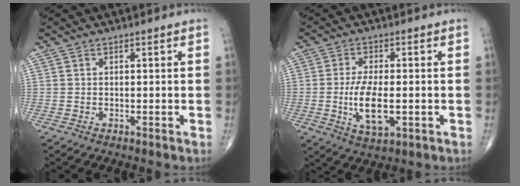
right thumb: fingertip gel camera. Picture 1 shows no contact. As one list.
[{"total": 10.2, "force": [-1.7, 4.5, 9.0], "torque": [-0.168, -0.005, -0.025]}]